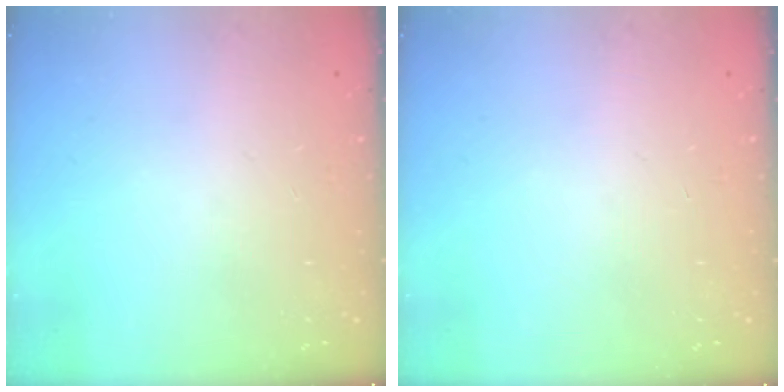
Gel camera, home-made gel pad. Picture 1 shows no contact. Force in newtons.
{"total": 0.0}